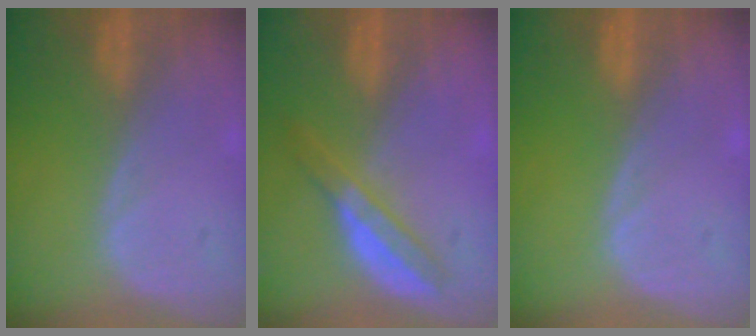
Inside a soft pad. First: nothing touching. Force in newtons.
{"total": 5.5, "press": 4.9, "slide": 2.5}
{"total": 0.0}